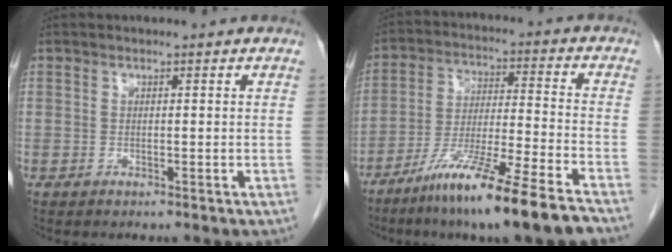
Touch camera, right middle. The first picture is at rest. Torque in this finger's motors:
{"motor_torque": [1.24, -0.90, 0.69, 0.18]}